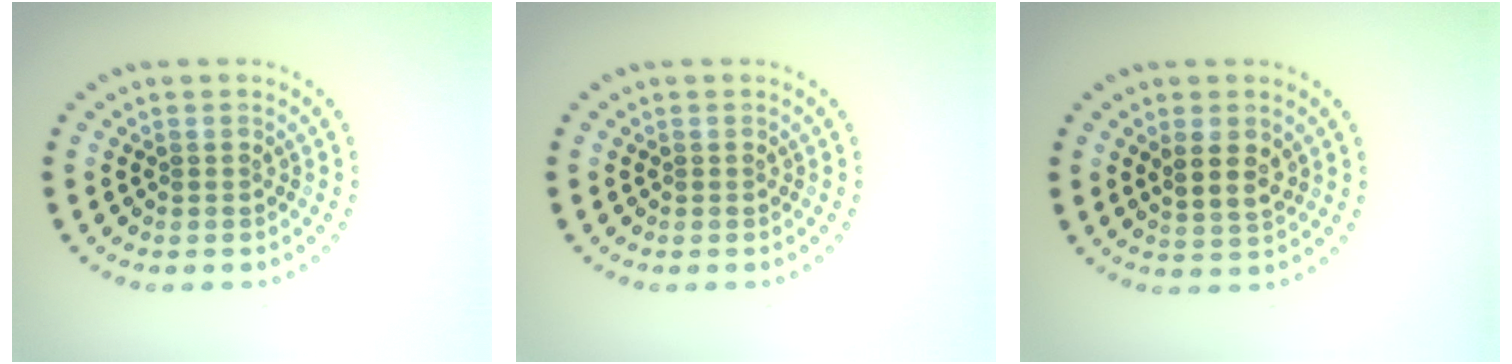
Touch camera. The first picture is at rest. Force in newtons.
{"total": 0.0}
{"total": 2.6, "press": 2.4, "slide": 0.9}